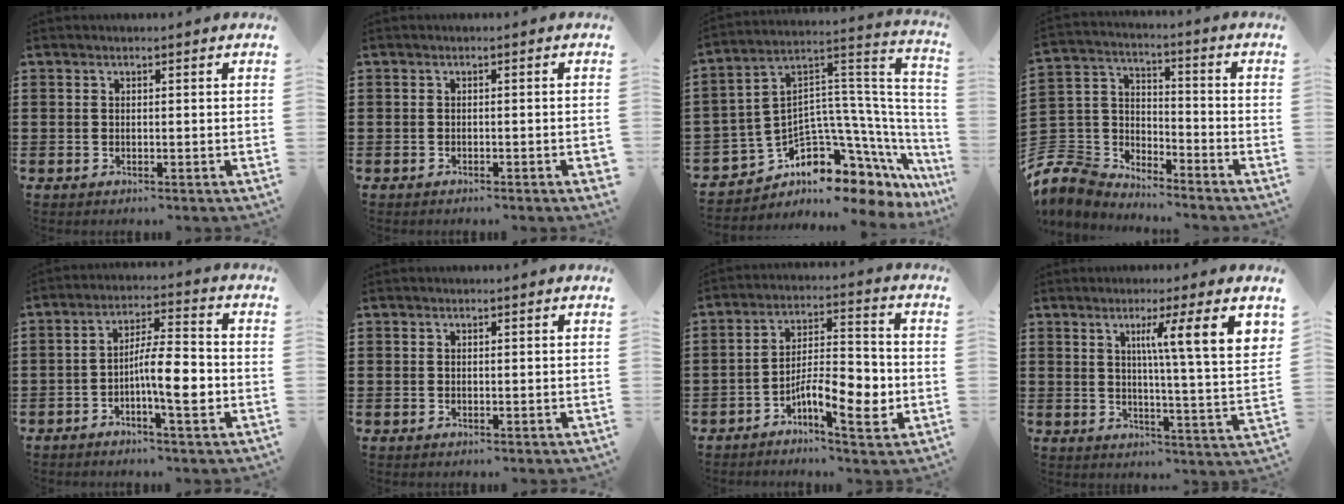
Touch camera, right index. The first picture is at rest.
{"total": 1.1, "force": [-0.9, 0.0, 0.6], "torque": [-0.010, -0.003, -0.018]}
{"total": 6.6, "force": [-3.4, 4.4, 3.5], "torque": [-0.088, -0.036, -0.068]}
{"total": 6.1, "force": [-4.9, 3.6, 0.6], "torque": [-0.065, -0.009, -0.108]}
{"total": 7.9, "force": [-2.1, 1.8, 7.4], "torque": [-0.125, -0.002, -0.040]}
{"total": 0.0}
{"total": 8.6, "force": [-3.6, 3.0, 7.2], "torque": [-0.126, 0.008, -0.063]}
{"total": 8.7, "force": [4.0, -0.3, 7.8], "torque": [-0.135, -0.018, 0.057]}